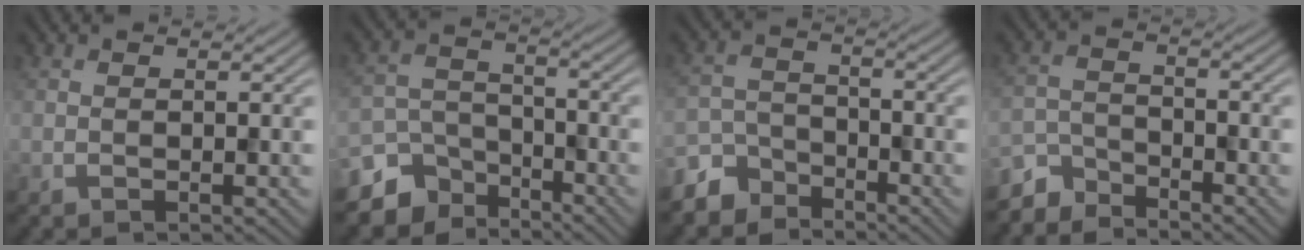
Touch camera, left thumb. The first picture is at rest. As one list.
[{"total": 8.4, "force": [-6.3, 5.1, 2.3], "torque": [-0.055, -0.012, -0.120]}, {"total": 5.8, "force": [-4.8, 2.9, 1.3], "torque": [-0.031, -0.005, -0.107]}, {"total": 4.6, "force": [-4.3, 1.5, 0.6], "torque": [-0.015, -0.005, -0.099]}]